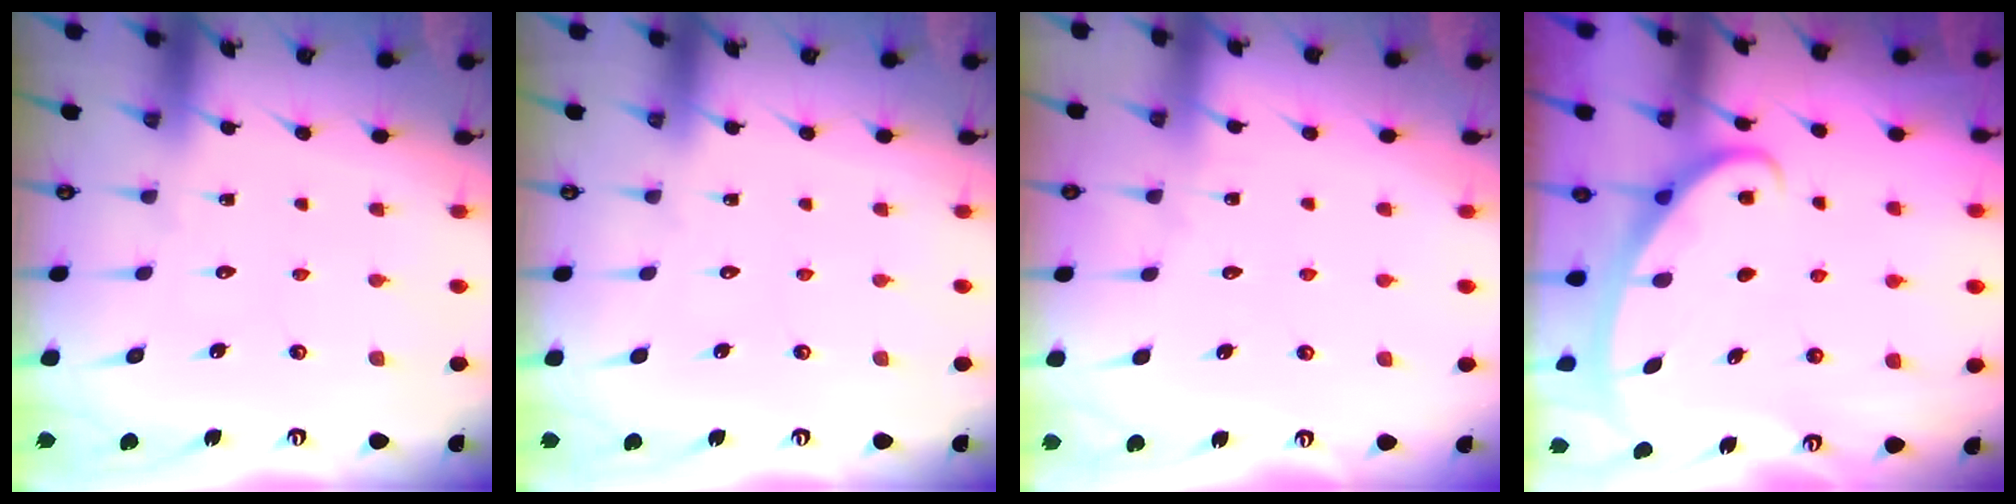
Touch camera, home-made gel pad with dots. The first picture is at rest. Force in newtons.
{"total": 0.0}
{"total": 3.0, "press": 3.0, "slide": 0.3}
{"total": 2.8, "press": 2.8, "slide": 0.4}